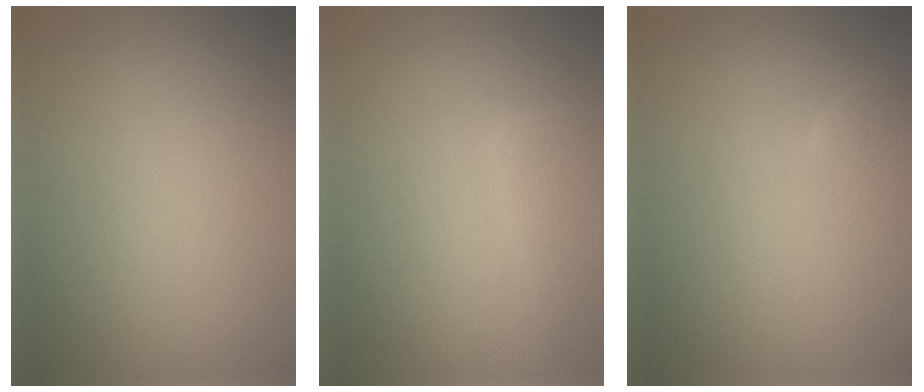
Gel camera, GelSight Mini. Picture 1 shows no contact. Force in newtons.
{"total": 2.5, "press": 2.5, "slide": 0.1}
{"total": 1.7, "press": 1.7, "slide": 0.1}